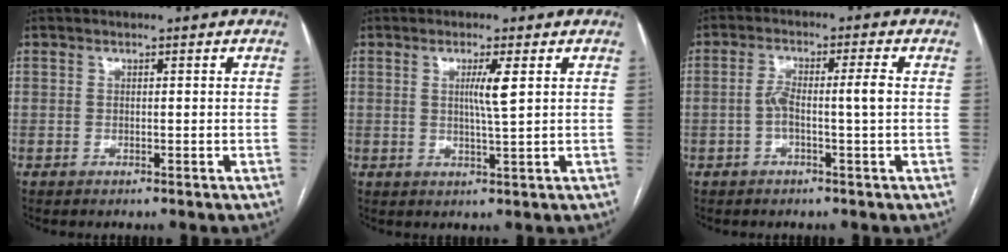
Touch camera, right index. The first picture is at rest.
{"total": 3.6, "force": [1.0, -0.5, 3.5], "torque": [-0.064, -0.006, 0.016]}
{"total": 4.8, "force": [-0.6, 0.2, 4.8], "torque": [-0.091, 0.018, -0.008]}